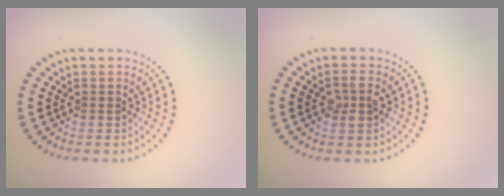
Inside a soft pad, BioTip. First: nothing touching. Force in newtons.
{"total": 2.0, "press": 1.9, "slide": 0.4}